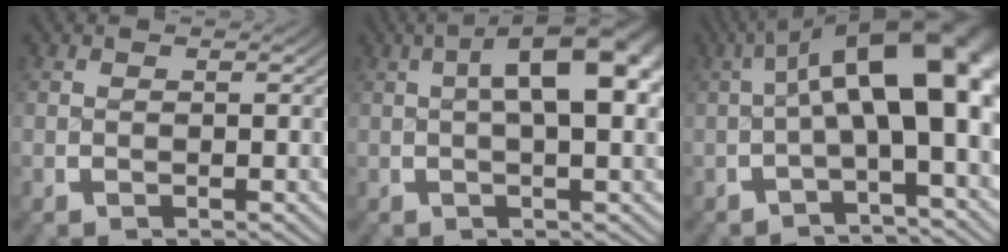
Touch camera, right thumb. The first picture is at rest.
{"total": 9.7, "force": [2.9, 4.4, 8.1], "torque": [-0.091, 0.034, 0.022]}
{"total": 12.4, "force": [1.5, 5.7, 10.8], "torque": [-0.138, 0.015, 0.011]}